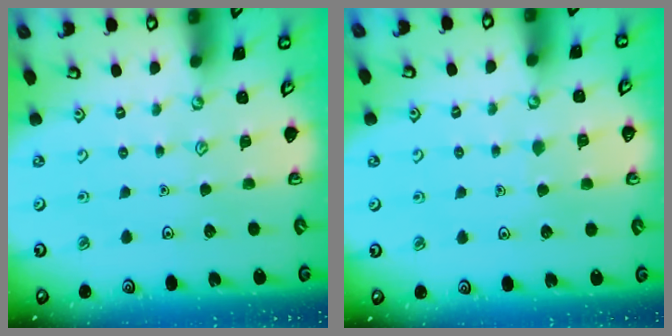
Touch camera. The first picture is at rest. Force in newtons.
{"total": 3.4, "press": 3.4, "slide": 0.3}